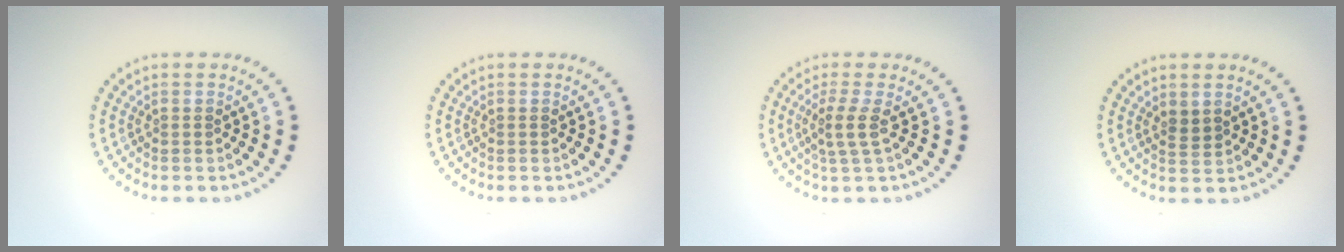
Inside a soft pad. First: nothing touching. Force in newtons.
{"total": 0.0}
{"total": 2.1, "press": 1.5, "slide": 1.5}
{"total": 1.2, "press": 1.0, "slide": 0.7}